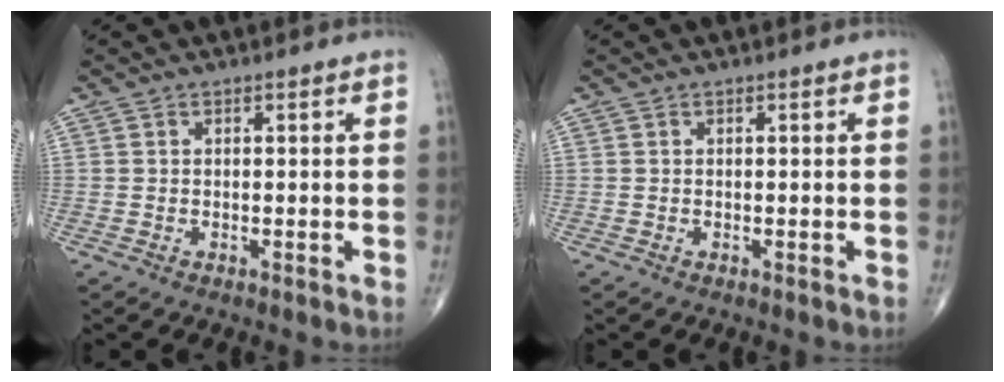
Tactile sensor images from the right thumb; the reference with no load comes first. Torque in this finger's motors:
{"motor_torque": [0.01, 0.01, 0.00, -0.04, 0.00]}